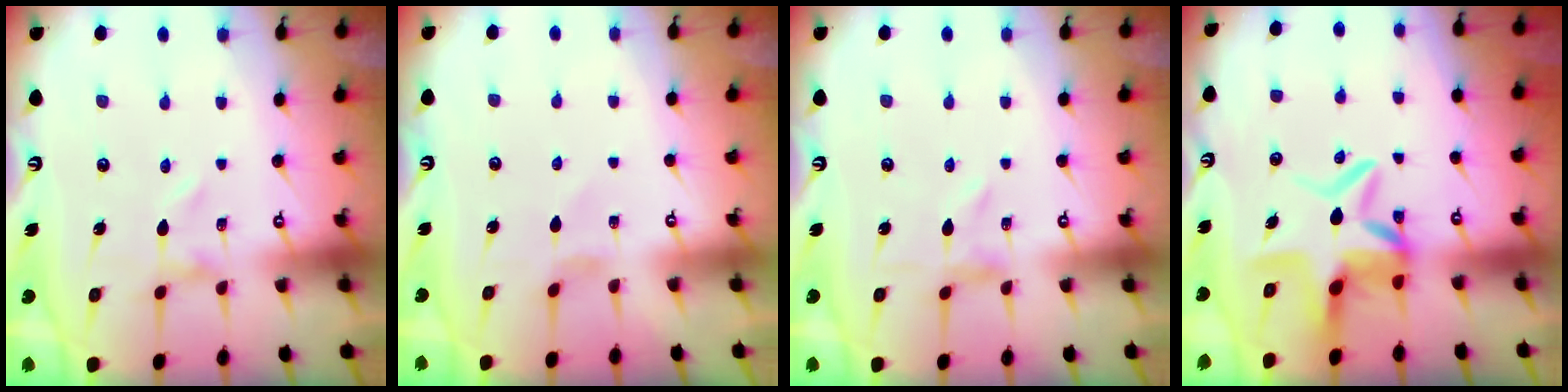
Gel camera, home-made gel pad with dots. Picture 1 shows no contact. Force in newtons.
{"total": 2.5, "press": 2.5, "slide": 0.5}
{"total": 0.0}
{"total": 9.5, "press": 8.9, "slide": 3.3}